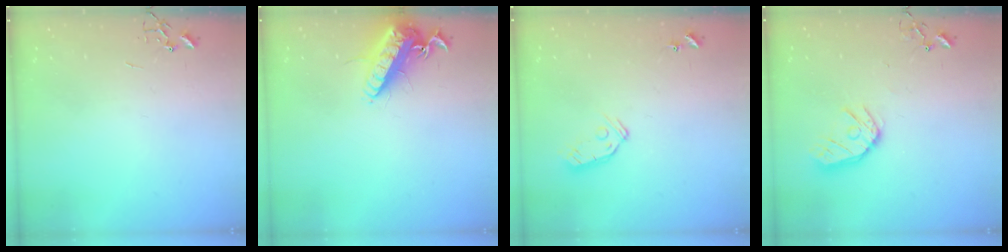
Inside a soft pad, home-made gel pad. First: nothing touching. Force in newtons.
{"total": 15.9, "press": 15.5, "slide": 3.3}
{"total": 7.5, "press": 7.5, "slide": 0.4}
{"total": 12.6, "press": 12.5, "slide": 1.4}